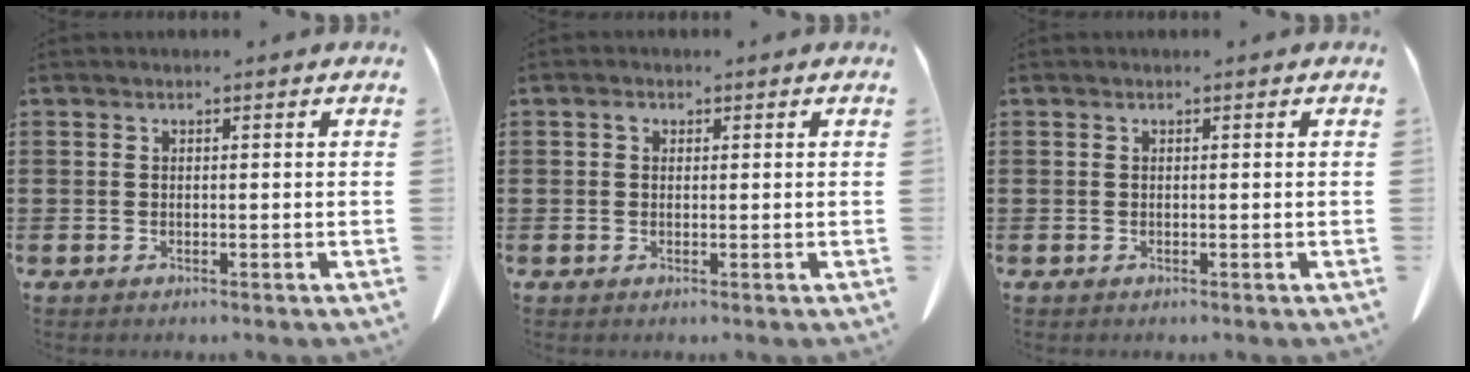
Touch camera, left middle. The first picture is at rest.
{"total": 1.0, "force": [0.3, 0.7, 0.6], "torque": [-0.015, 0.003, 0.007]}
{"total": 0.0}